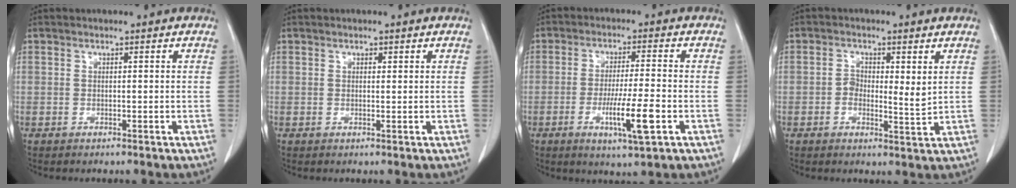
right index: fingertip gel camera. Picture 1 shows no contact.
{"total": 0.6, "force": [0.3, 0.4, 0.3], "torque": [-0.004, -0.002, 0.004]}
{"total": 8.3, "force": [-2.9, 0.2, 7.8], "torque": [-0.135, -0.016, -0.048]}
{"total": 4.0, "force": [0.6, 1.9, 3.5], "torque": [-0.052, -0.001, 0.006]}